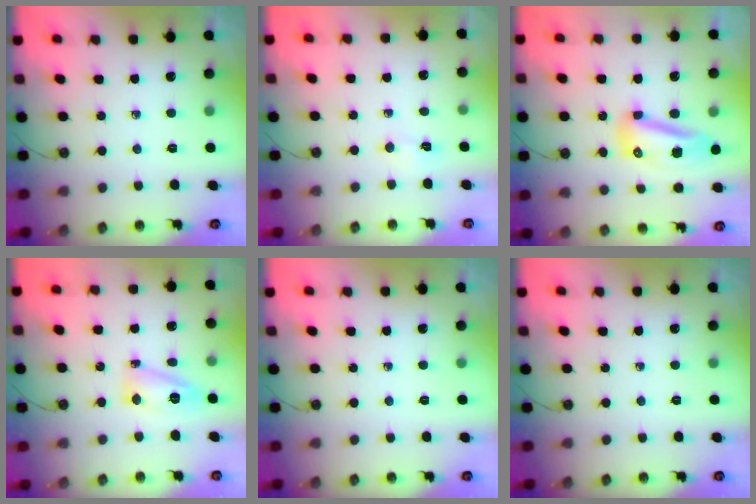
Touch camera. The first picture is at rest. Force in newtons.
{"total": 2.6, "press": 2.6, "slide": 0.6}
{"total": 10.0, "press": 10.0, "slide": 1.0}
{"total": 11.1, "press": 11.1, "slide": 0.8}
{"total": 0.0}
{"total": 0.0}